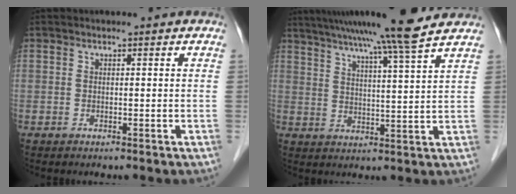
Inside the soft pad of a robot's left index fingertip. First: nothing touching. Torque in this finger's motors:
{"motor_torque": [1.07, -1.07, 0.73, 0.20]}